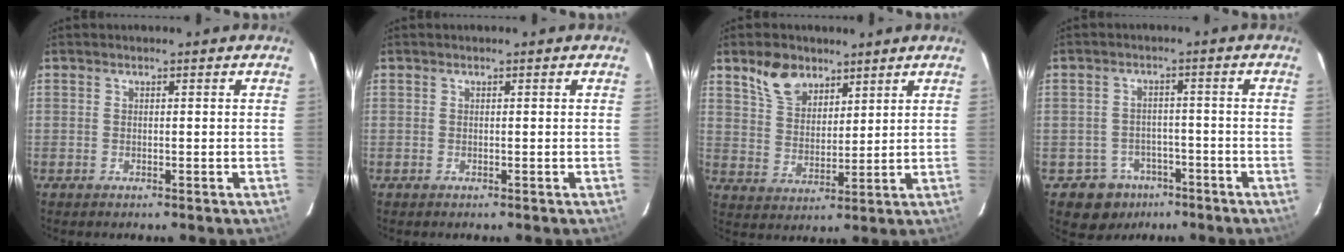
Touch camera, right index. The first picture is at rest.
{"total": 0.0}
{"total": 8.5, "force": [5.8, 5.0, 3.7], "torque": [-0.071, 0.020, 0.115]}
{"total": 6.4, "force": [-3.9, 5.1, 0.2], "torque": [-0.015, 0.030, -0.050]}